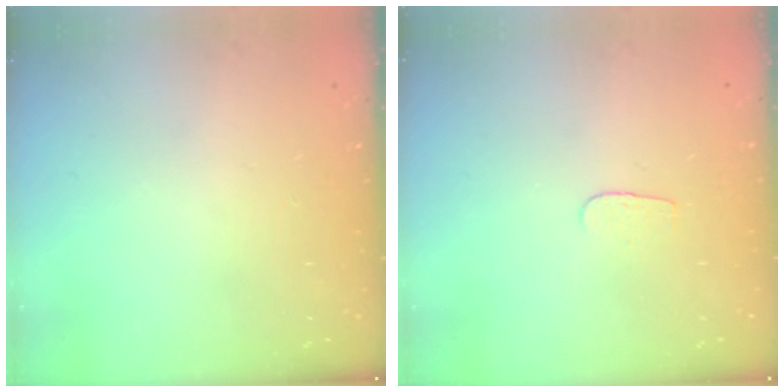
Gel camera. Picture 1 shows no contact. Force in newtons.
{"total": 3.7, "press": 3.6, "slide": 0.4}